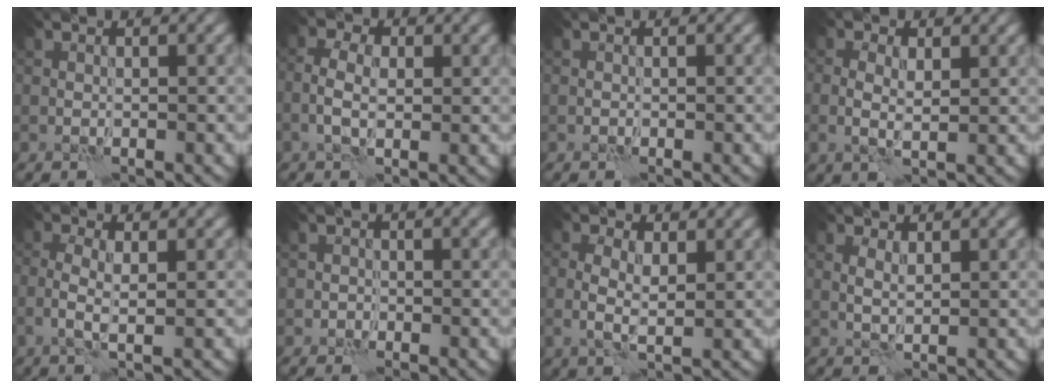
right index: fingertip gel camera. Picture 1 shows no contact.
{"total": 3.1, "force": [-0.3, 1.9, 2.5], "torque": [-0.054, 0.003, -0.005]}
{"total": 0.0}
{"total": 2.5, "force": [0.5, 1.3, 2.1], "torque": [-0.042, 0.002, 0.006]}
{"total": 2.8, "force": [-0.4, 0.7, 2.7], "torque": [-0.059, 0.001, -0.011]}
{"total": 1.1, "force": [-0.5, 1.0, 0.0], "torque": [0.014, 0.005, -0.012]}
{"total": 3.0, "force": [0.6, 1.5, 2.6], "torque": [-0.056, 0.002, 0.008]}
{"total": 1.3, "force": [0.6, 0.5, 1.0], "torque": [-0.023, -0.001, 0.014]}